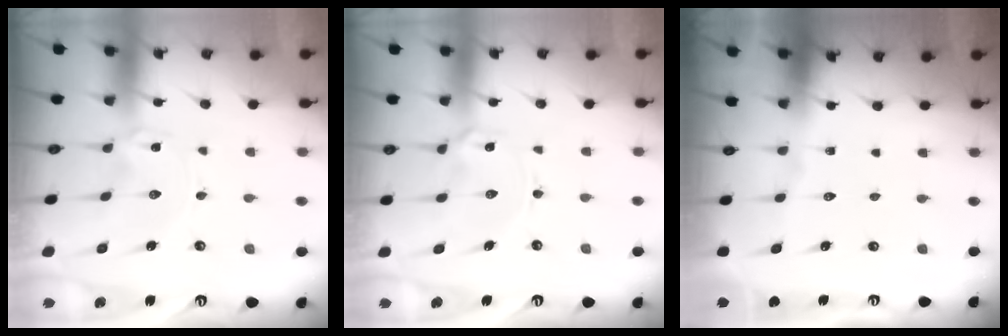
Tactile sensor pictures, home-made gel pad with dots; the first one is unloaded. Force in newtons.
{"total": 2.6, "press": 2.6, "slide": 0.4}
{"total": 0.0}